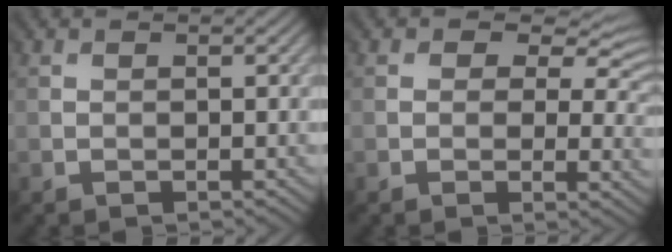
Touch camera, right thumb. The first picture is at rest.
{"total": 6.8, "force": [2.0, 4.3, 4.9], "torque": [-0.057, -0.001, 0.030]}